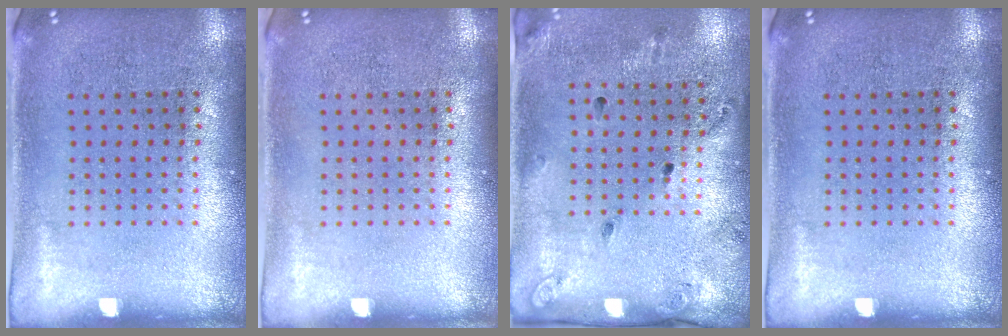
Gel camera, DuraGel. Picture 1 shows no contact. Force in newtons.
{"total": 0.0}
{"total": 1.8, "press": 1.2, "slide": 1.4}
{"total": 0.0}